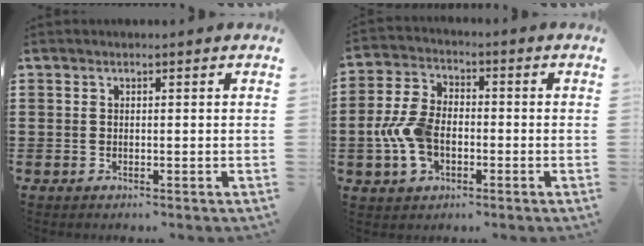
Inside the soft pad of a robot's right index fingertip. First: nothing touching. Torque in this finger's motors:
{"motor_torque": [1.39, -0.75, 0.82, 0.21]}